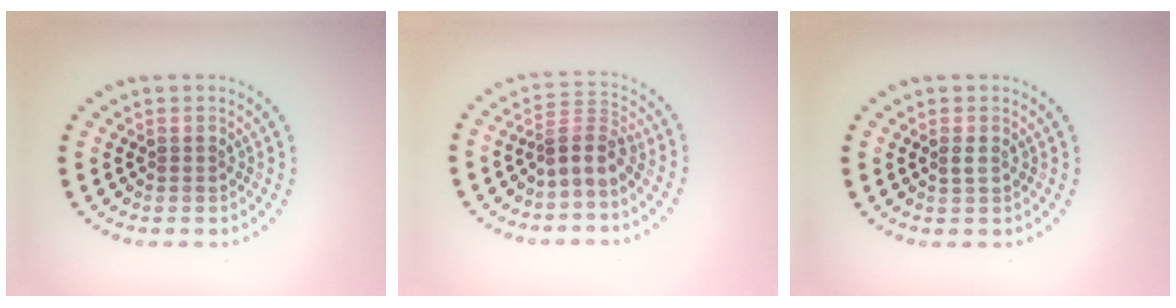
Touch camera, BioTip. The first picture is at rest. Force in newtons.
{"total": 2.9, "press": 2.1, "slide": 2.0}
{"total": 0.8, "press": 0.8, "slide": 0.1}